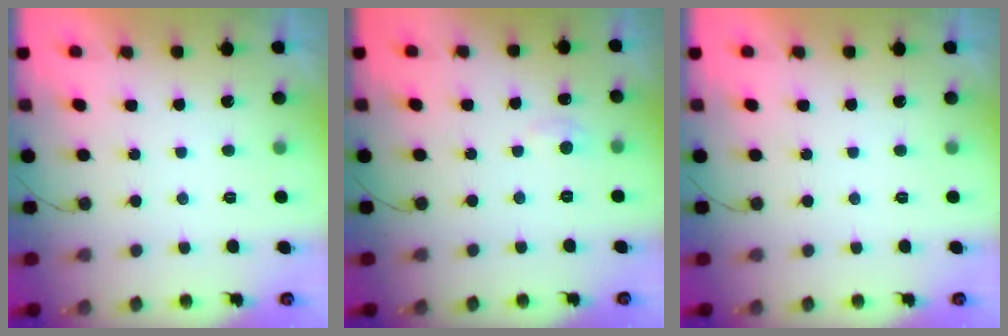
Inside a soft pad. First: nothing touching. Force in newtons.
{"total": 4.5, "press": 4.4, "slide": 0.6}
{"total": 0.0}